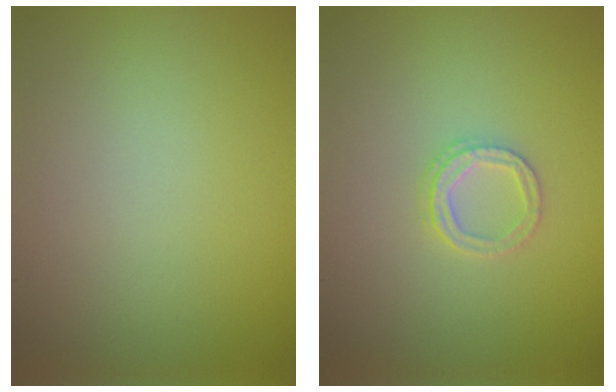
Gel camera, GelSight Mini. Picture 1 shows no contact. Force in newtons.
{"total": 2.1, "press": 2.0, "slide": 0.4}